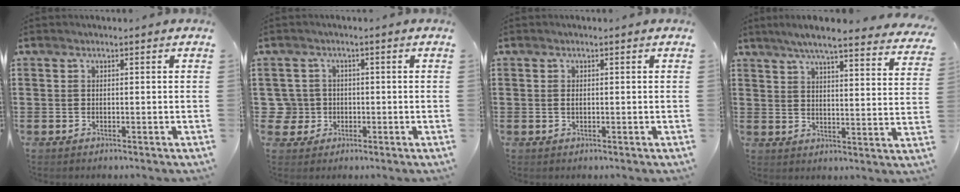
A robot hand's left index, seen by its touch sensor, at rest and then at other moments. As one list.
[{"total": 3.5, "force": [-0.5, 3.4, 0.4], "torque": [-0.041, 0.002, -0.018]}, {"total": 0.7, "force": [0.0, 0.3, 0.7], "torque": [-0.015, 0.000, -0.001]}, {"total": 5.9, "force": [5.2, 0.0, 2.9], "torque": [-0.075, -0.025, 0.088]}]